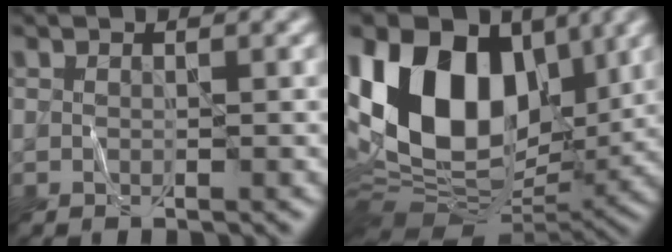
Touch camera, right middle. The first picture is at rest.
{"total": 16.0, "force": [2.7, 10.5, 11.8], "torque": [-0.211, 0.022, 0.030]}